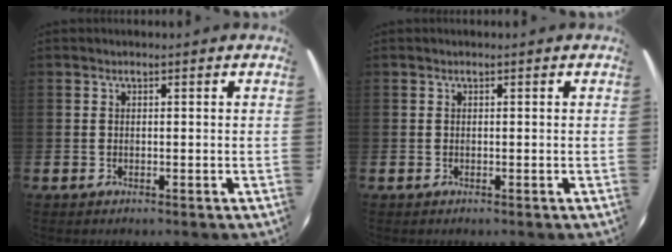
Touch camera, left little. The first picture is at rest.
{"total": 0.0}